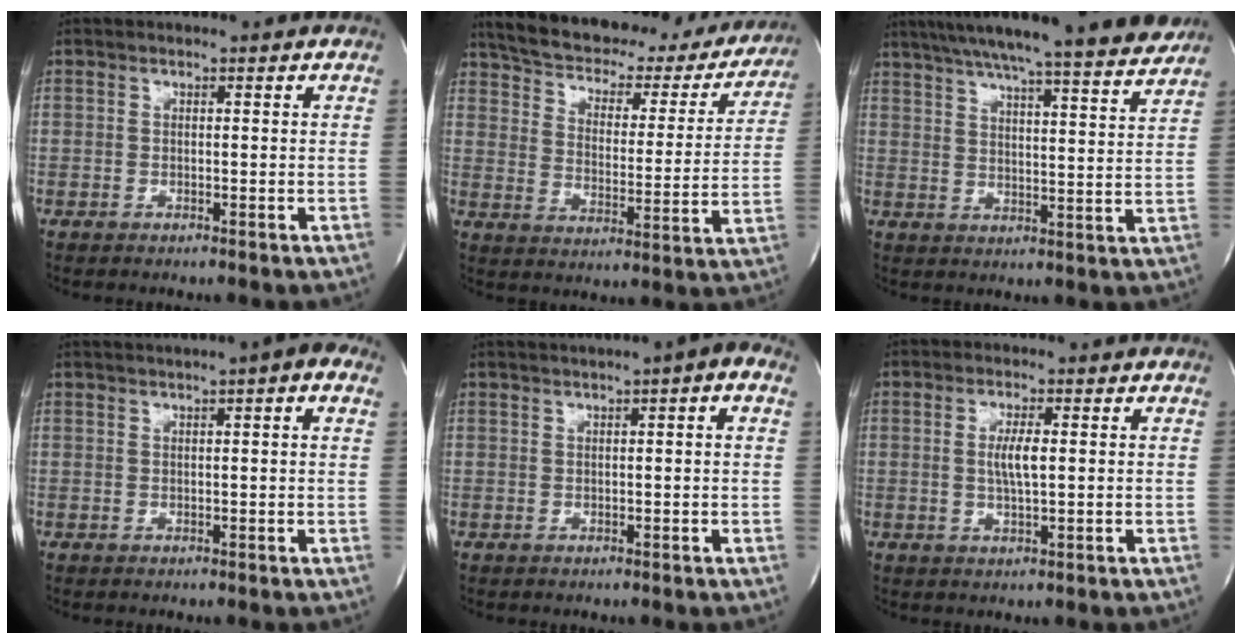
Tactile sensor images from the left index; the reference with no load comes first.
{"total": 26.8, "force": [23.2, 8.8, 10.1], "torque": [-0.162, -0.009, 0.295]}
{"total": 20.7, "force": [18.3, 0.7, 9.7], "torque": [-0.153, -0.012, 0.244]}
{"total": 5.7, "force": [3.1, 0.5, 4.7], "torque": [-0.063, 0.023, 0.039]}
{"total": 5.0, "force": [2.4, 0.4, 4.4], "torque": [-0.061, 0.022, 0.030]}
{"total": 3.6, "force": [0.3, 0.5, 3.6], "torque": [-0.067, -0.005, 0.003]}